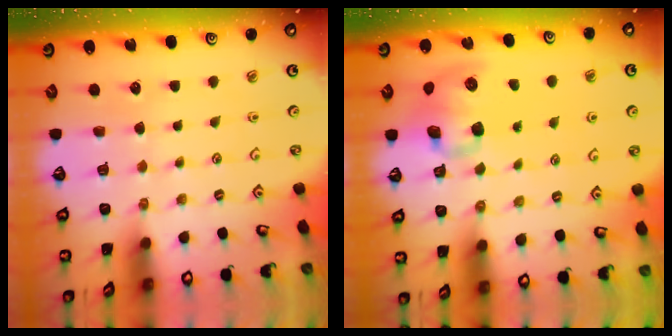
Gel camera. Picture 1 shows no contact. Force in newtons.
{"total": 10.6, "press": 10.5, "slide": 1.5}